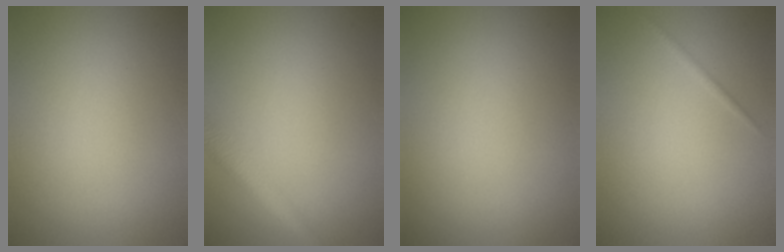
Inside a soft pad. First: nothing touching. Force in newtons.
{"total": 2.6, "press": 2.6, "slide": 0.1}
{"total": 0.0}
{"total": 0.6, "press": 0.6, "slide": 0.0}